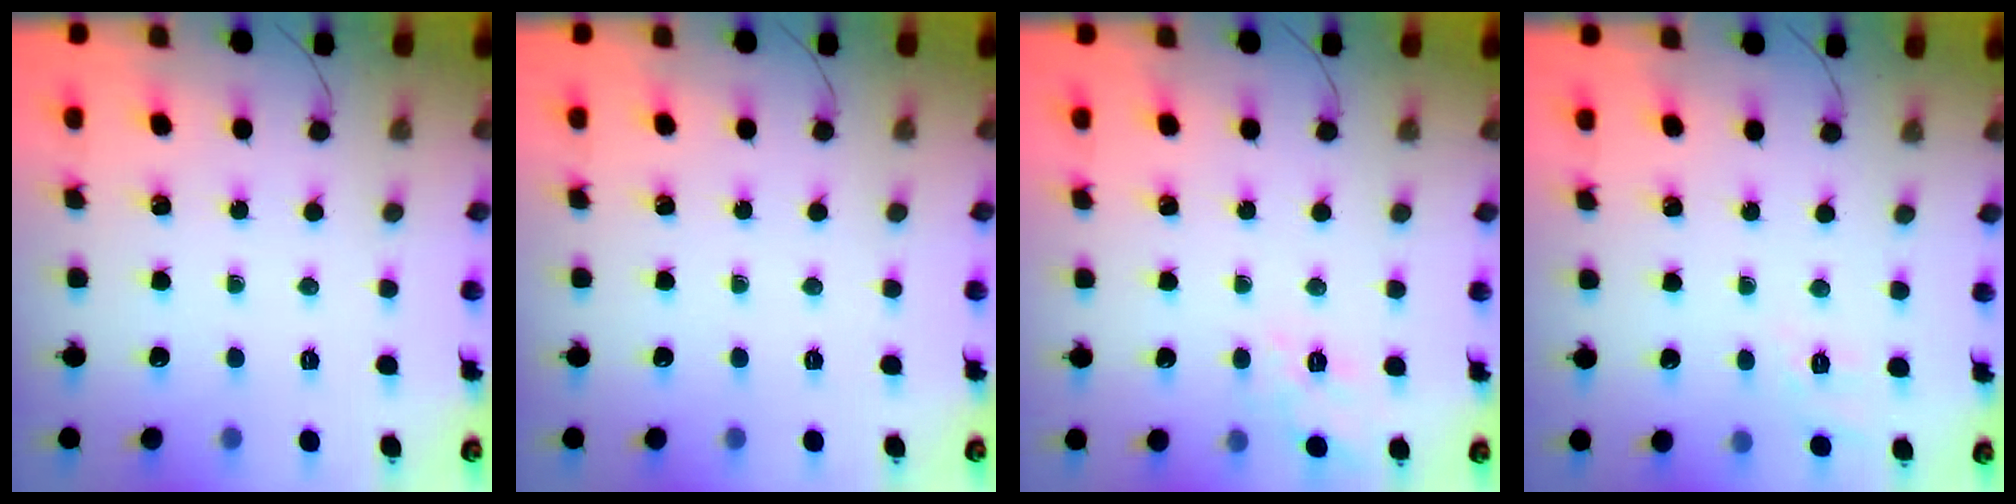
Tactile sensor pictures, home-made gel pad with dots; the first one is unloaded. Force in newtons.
{"total": 0.0}
{"total": 11.9, "press": 11.9, "slide": 0.9}
{"total": 2.3, "press": 1.3, "slide": 1.9}